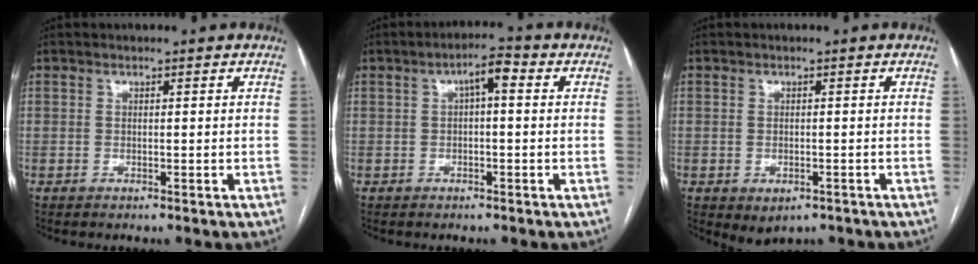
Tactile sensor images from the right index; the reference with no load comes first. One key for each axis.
{"total": 3.9, "fx": 0.8, "fy": 1.1, "fz": 3.7, "tx": -0.062, "ty": 0.019, "tz": 0.011}
{"total": 2.9, "fx": -1.5, "fy": 1.9, "fz": 1.7, "tx": -0.021, "ty": -0.003, "tz": -0.007}